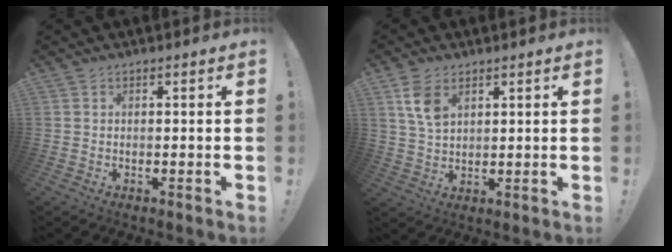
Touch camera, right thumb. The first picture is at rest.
{"total": 7.4, "force": [3.5, 4.5, 4.8], "torque": [-0.092, -0.008, 0.067]}